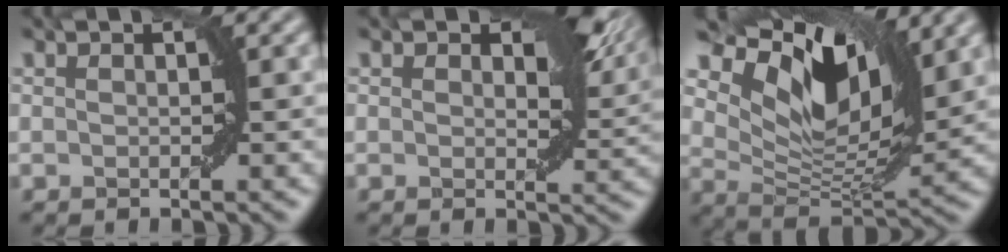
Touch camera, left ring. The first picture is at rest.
{"total": 6.3, "force": [2.6, 3.2, 4.8], "torque": [-0.059, -0.002, 0.036]}
{"total": 10.4, "force": [5.5, 5.2, 7.2], "torque": [-0.135, -0.006, 0.100]}